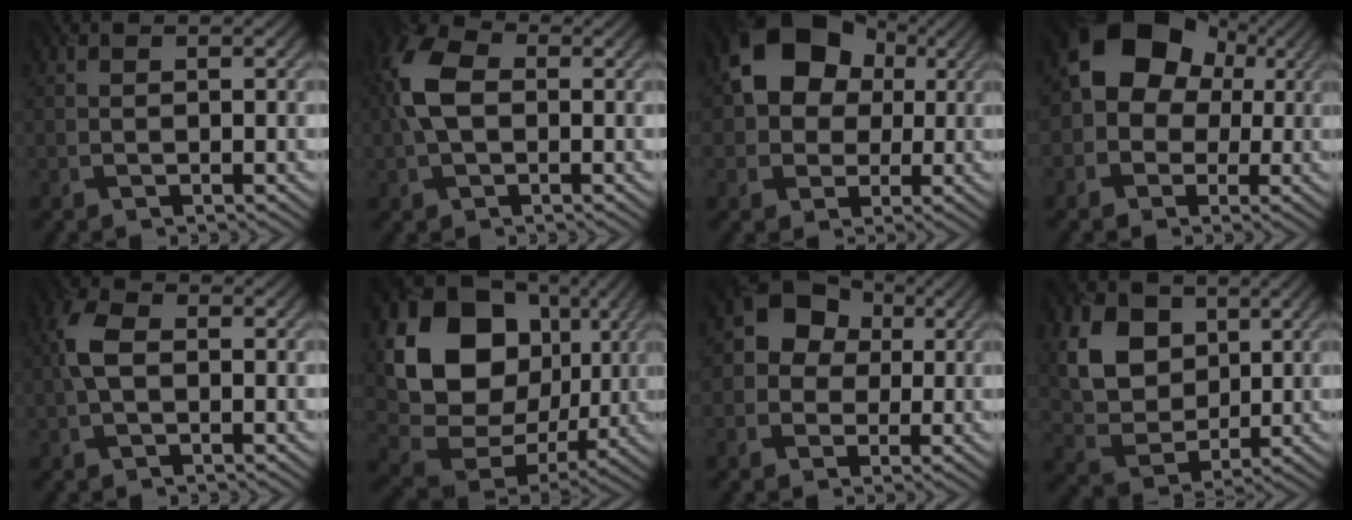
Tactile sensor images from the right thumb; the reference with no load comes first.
{"total": 7.4, "force": [0.8, 4.8, 5.6], "torque": [-0.140, 0.015, 0.002]}
{"total": 11.4, "force": [2.9, 8.9, 6.4], "torque": [-0.113, 0.015, 0.034]}
{"total": 10.5, "force": [1.9, 8.8, 5.5], "torque": [-0.086, 0.002, 0.008]}
{"total": 4.1, "force": [0.2, 2.6, 3.1], "torque": [-0.075, 0.013, -0.002]}
{"total": 17.4, "force": [4.3, 14.0, 9.5], "torque": [-0.206, -0.008, 0.092]}
{"total": 7.2, "force": [1.1, 6.4, 3.1], "torque": [-0.052, 0.015, 0.000]}
{"total": 9.8, "force": [3.9, 7.5, 4.9], "torque": [-0.156, 0.003, 0.078]}